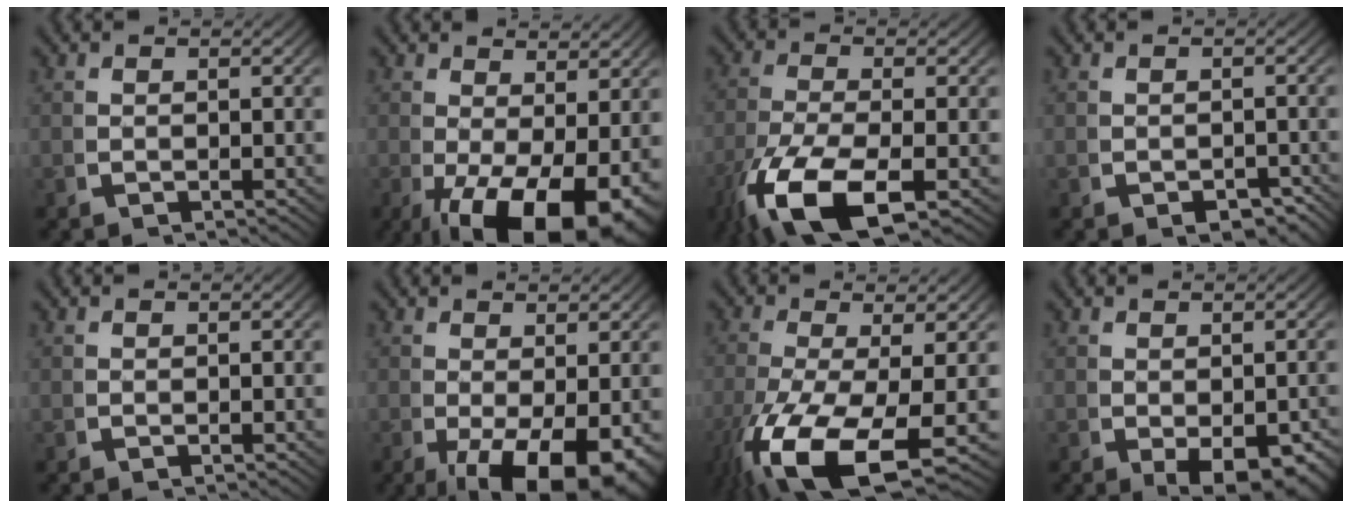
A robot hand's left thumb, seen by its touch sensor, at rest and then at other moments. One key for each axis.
{"total": 9.7, "fx": -2.9, "fy": 5.0, "fz": 7.8, "tx": -0.129, "ty": -0.053, "tz": -0.018}
{"total": 9.3, "fx": -3.5, "fy": 4.4, "fz": 7.5, "tx": -0.176, "ty": -0.033, "tz": -0.041}
{"total": 1.8, "fx": -1.2, "fy": 1.0, "fz": 0.8, "tx": -0.007, "ty": -0.007, "tz": -0.019}
{"total": 0.0}
{"total": 8.3, "fx": -3.0, "fy": 4.1, "fz": 6.6, "tx": -0.108, "ty": -0.048, "tz": -0.023}
{"total": 9.9, "fx": -3.0, "fy": 4.3, "fz": 8.4, "tx": -0.191, "ty": -0.039, "tz": -0.025}
{"total": 4.1, "fx": -1.3, "fy": 2.3, "fz": 3.1, "tx": -0.059, "ty": -0.034, "tz": 0.001}